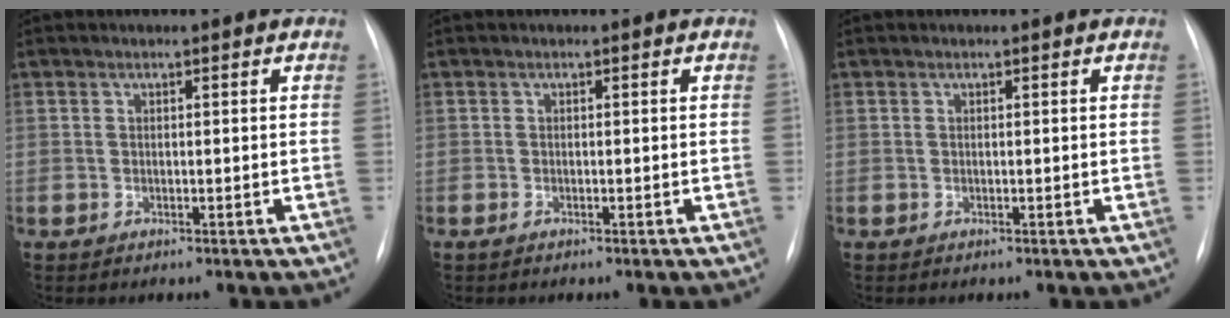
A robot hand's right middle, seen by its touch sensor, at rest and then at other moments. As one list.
[{"total": 0.5, "force": [-0.3, 0.1, 0.4], "torque": [-0.009, -0.002, -0.007]}, {"total": 0.0}]